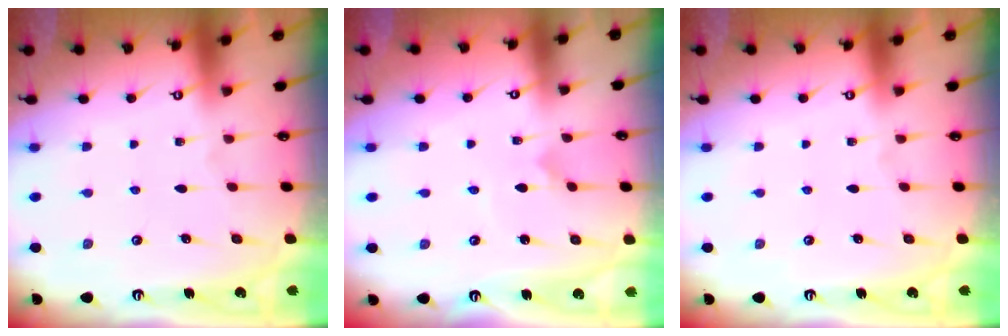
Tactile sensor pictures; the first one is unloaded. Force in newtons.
{"total": 1.2, "press": 1.2, "slide": 0.0}
{"total": 0.0}